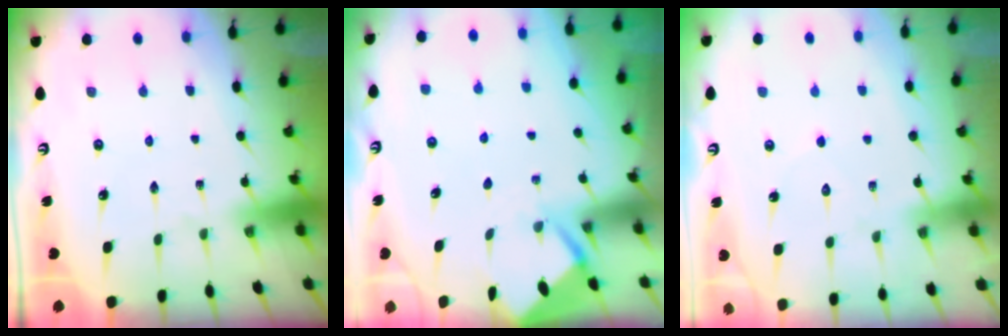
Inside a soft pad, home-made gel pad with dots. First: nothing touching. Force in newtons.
{"total": 2.7, "press": 2.7, "slide": 0.2}
{"total": 5.3, "press": 5.3, "slide": 0.7}